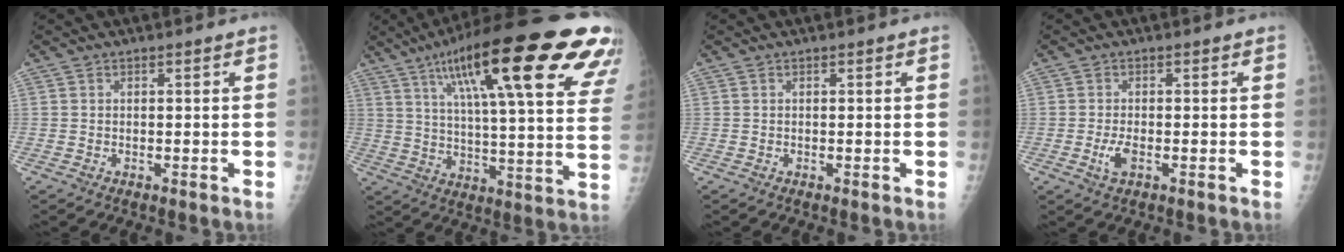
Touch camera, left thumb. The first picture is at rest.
{"total": 31.9, "force": [16.5, 7.0, 26.3], "torque": [-0.334, -0.011, 0.242]}
{"total": 0.0}
{"total": 2.7, "force": [-1.0, 1.2, 2.2], "torque": [-0.050, -0.002, -0.018]}